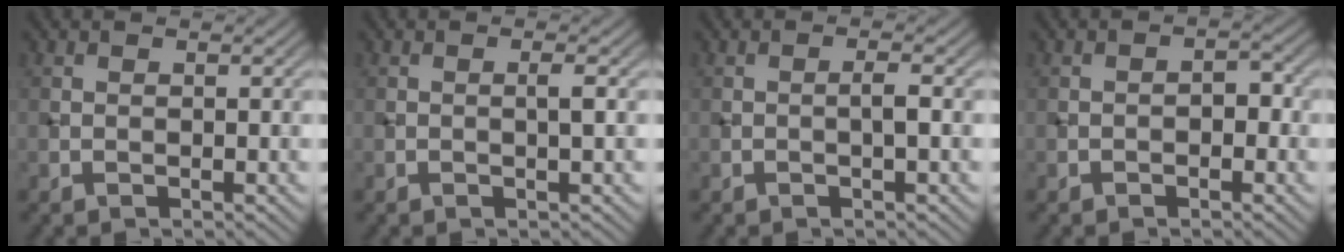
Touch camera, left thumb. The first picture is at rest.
{"total": 1.1, "force": [0.0, -0.1, 1.1], "torque": [-0.023, 0.002, -0.003]}
{"total": 1.3, "force": [-0.3, 0.0, 1.3], "torque": [-0.026, 0.003, -0.008]}
{"total": 1.7, "force": [-0.7, 1.0, 1.3], "torque": [-0.019, 0.004, -0.016]}